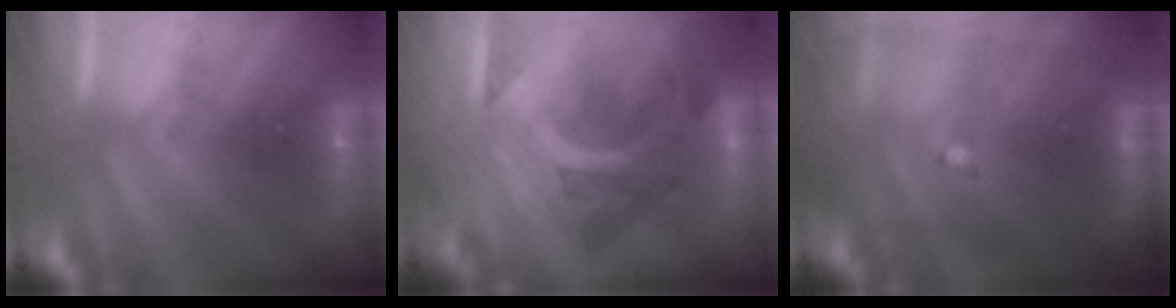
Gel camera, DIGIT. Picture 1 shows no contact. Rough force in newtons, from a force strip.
{"total": 3.3}
{"total": 7.6}